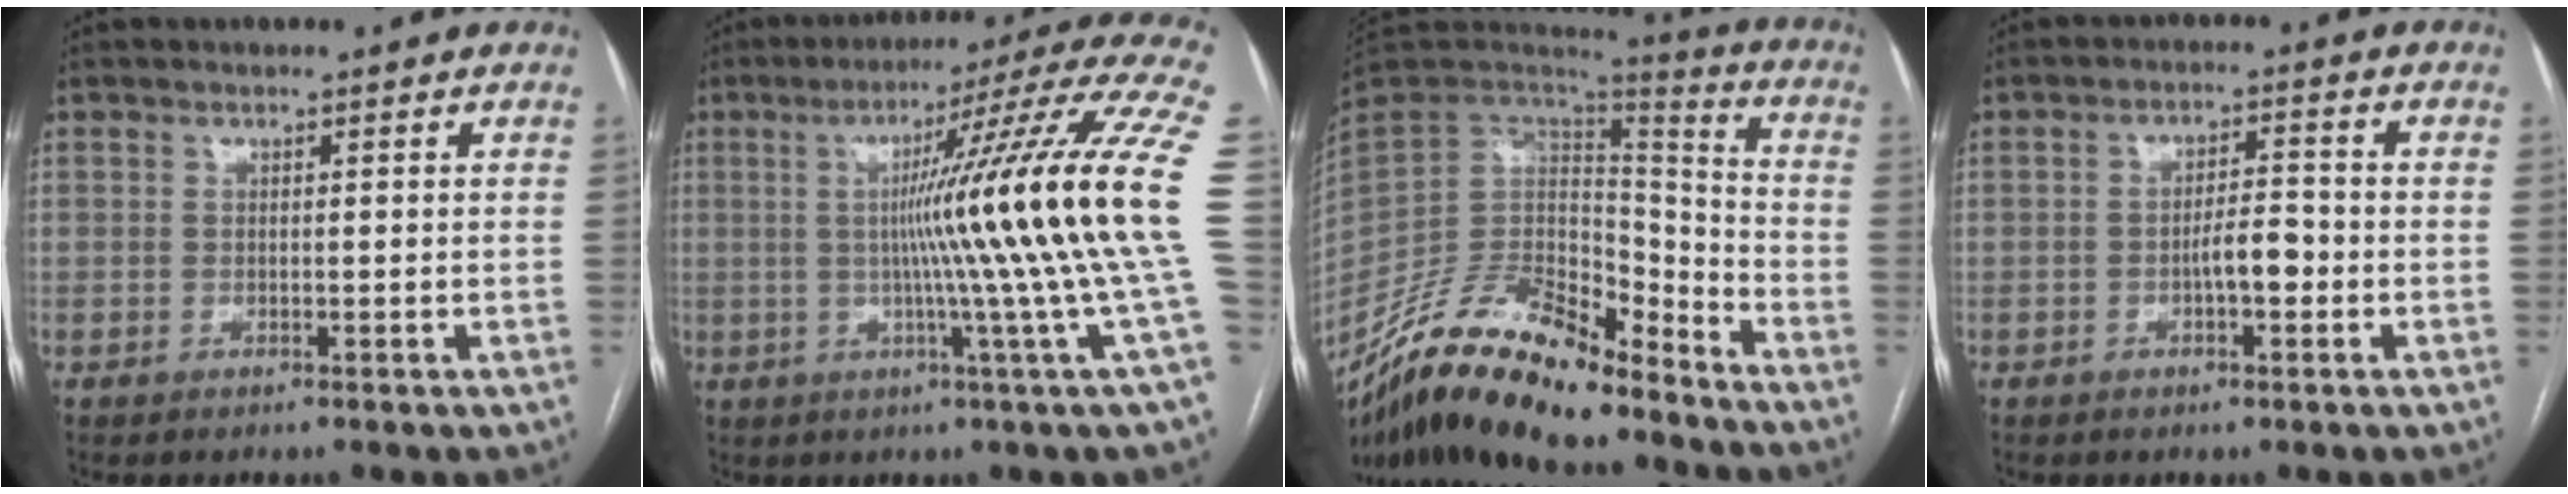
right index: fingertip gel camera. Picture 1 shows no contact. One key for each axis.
{"total": 21.3, "fx": -0.1, "fy": -3.5, "fz": 21.0, "tx": -0.240, "ty": 0.007, "tz": -0.022}
{"total": 21.3, "fx": -17.0, "fy": 6.8, "fz": 10.9, "tx": -0.213, "ty": 0.011, "tz": -0.308}
{"total": 4.2, "fx": -1.3, "fy": 1.2, "fz": 3.8, "tx": -0.064, "ty": 0.009, "tz": -0.020}